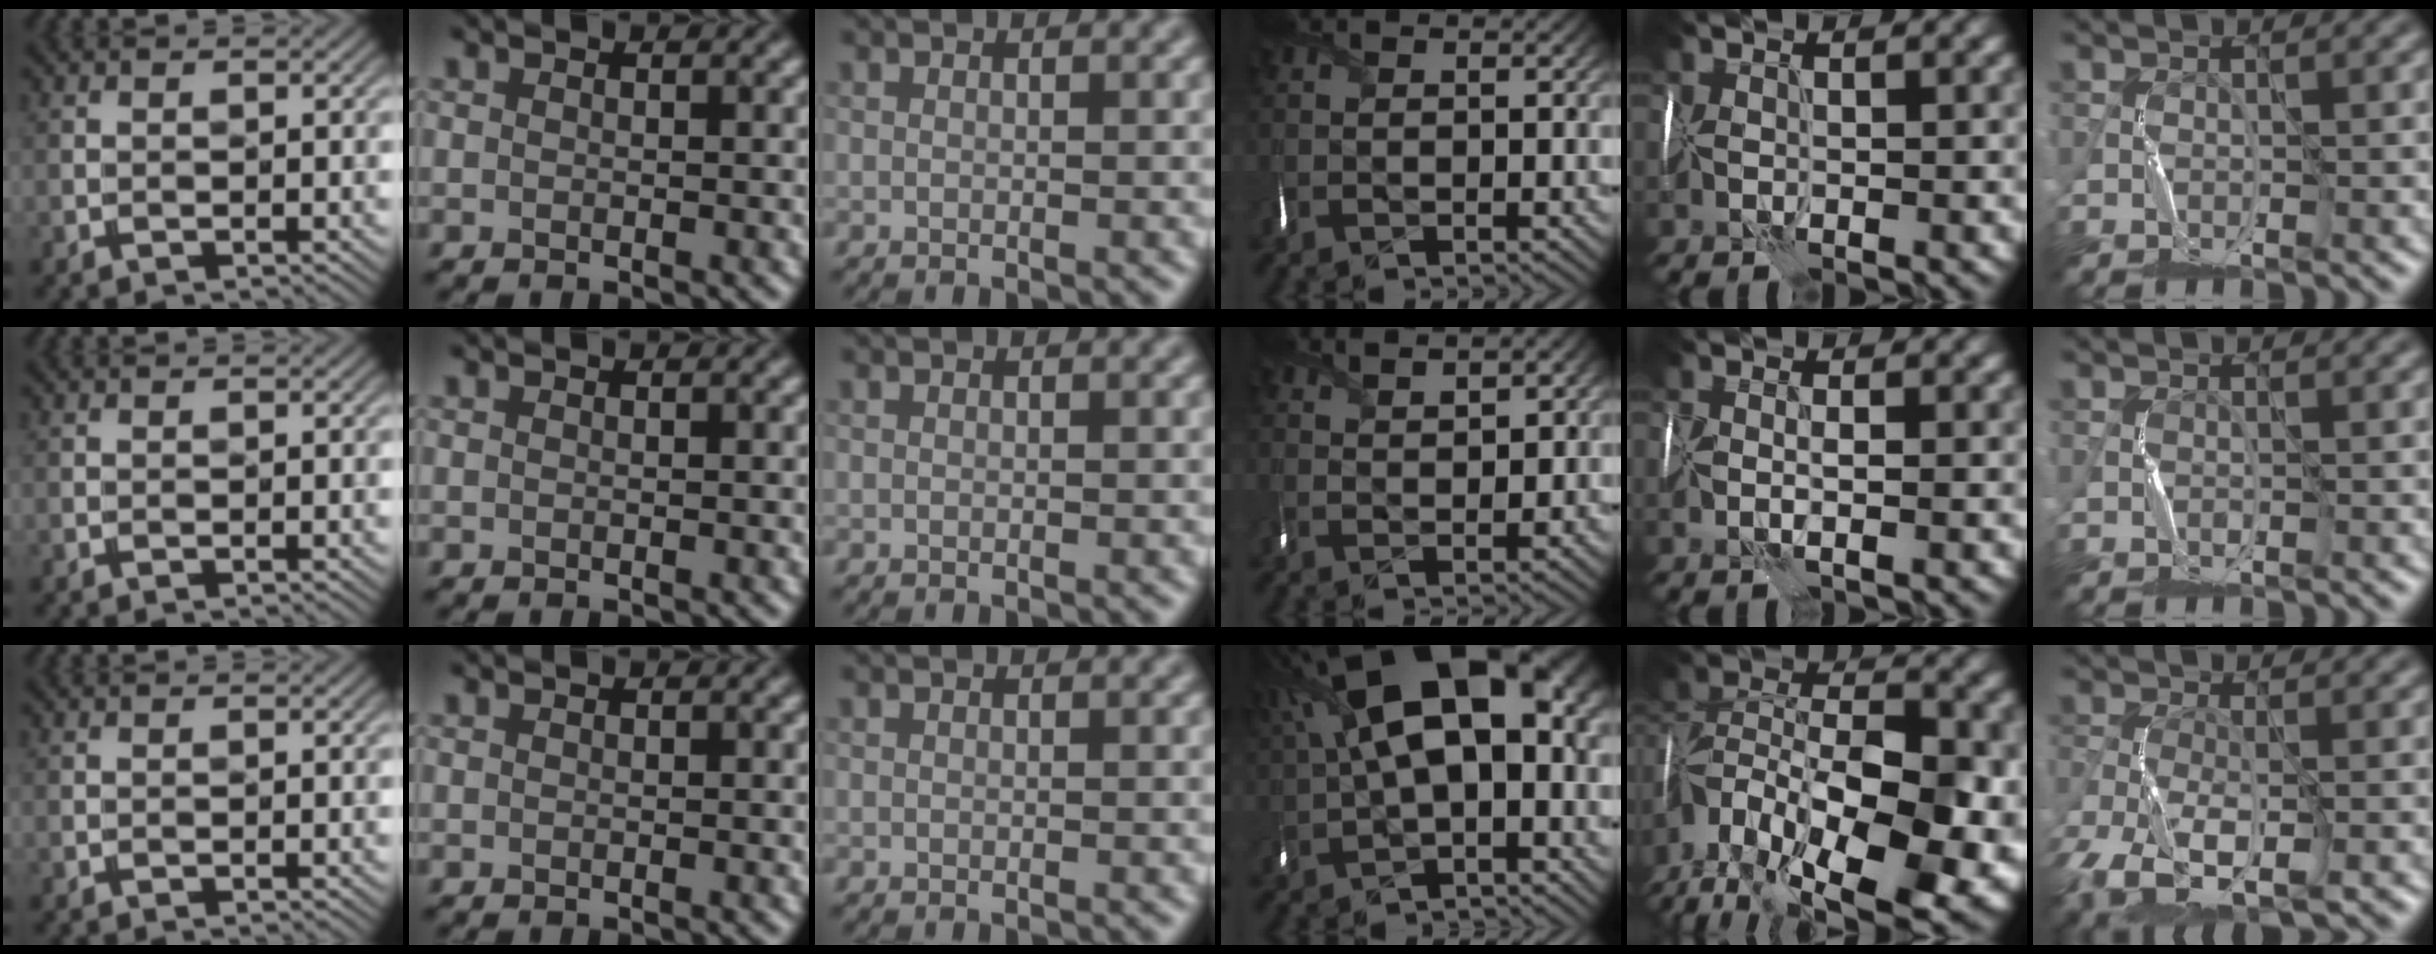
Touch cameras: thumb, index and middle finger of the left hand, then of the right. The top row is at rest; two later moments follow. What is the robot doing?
{"motion": "wrap", "object": "sponge"}